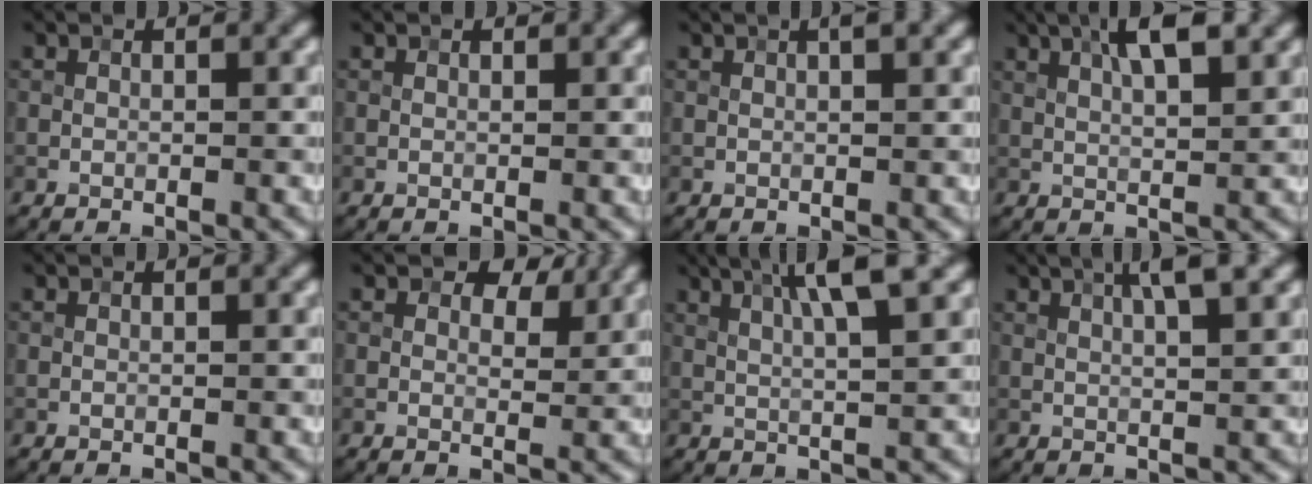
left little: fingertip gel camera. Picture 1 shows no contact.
{"total": 0.0}
{"total": 1.3, "force": [0.7, 0.1, 1.1], "torque": [-0.018, 0.001, 0.010]}
{"total": 5.9, "force": [3.0, 1.5, 4.8], "torque": [-0.074, 0.014, 0.041]}
{"total": 0.0}
{"total": 3.1, "force": [1.8, 1.8, 1.8], "torque": [-0.023, -0.001, 0.023]}
{"total": 6.0, "force": [2.9, 1.0, 5.2], "torque": [-0.082, 0.013, 0.048]}
{"total": 4.6, "force": [2.6, 0.9, 3.8], "torque": [-0.048, 0.014, 0.027]}